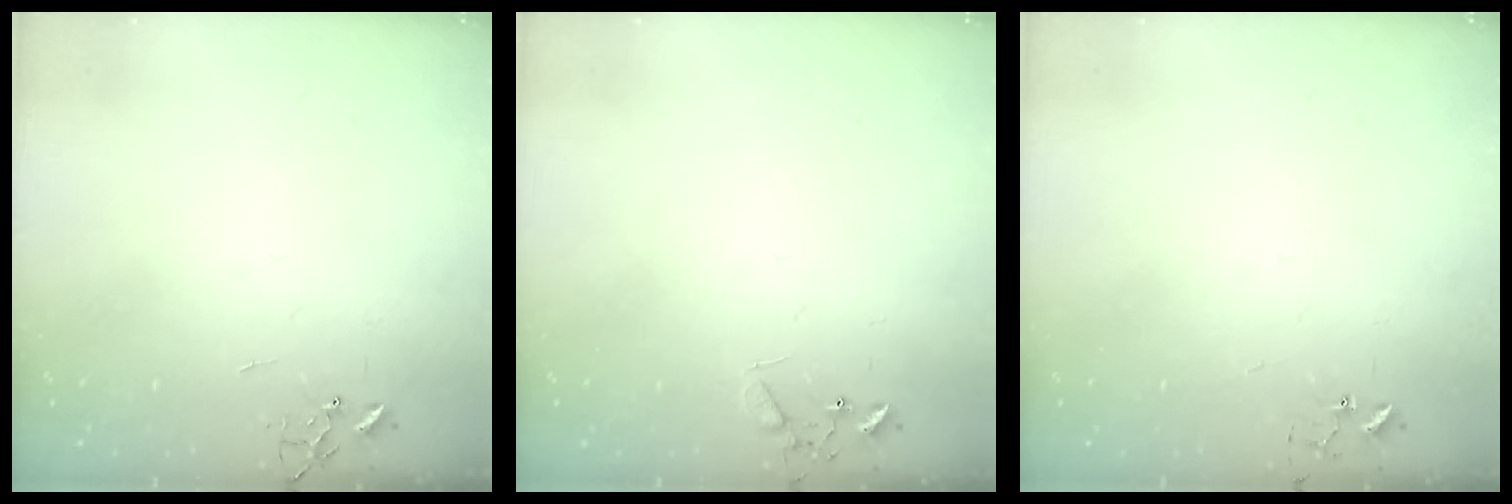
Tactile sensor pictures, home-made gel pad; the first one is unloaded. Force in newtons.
{"total": 6.1, "press": 6.1, "slide": 0.5}
{"total": 3.1, "press": 3.1, "slide": 0.3}